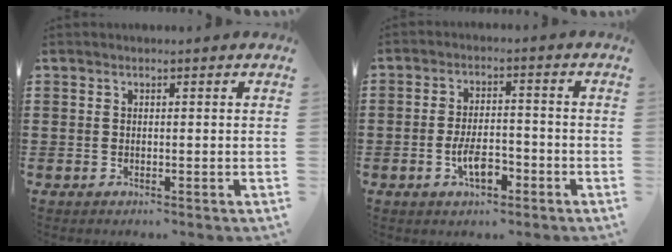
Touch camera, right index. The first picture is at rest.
{"total": 5.6, "force": [-2.3, 2.3, 4.5], "torque": [-0.085, 0.007, -0.044]}